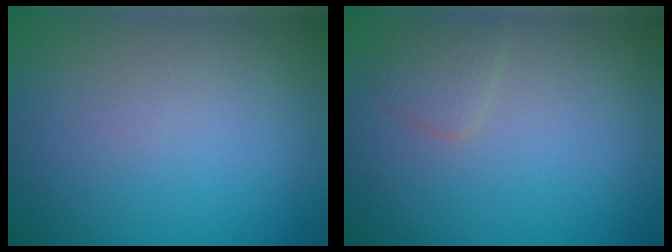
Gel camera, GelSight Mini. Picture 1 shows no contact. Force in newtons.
{"total": 1.3, "press": 1.3, "slide": 0.1}